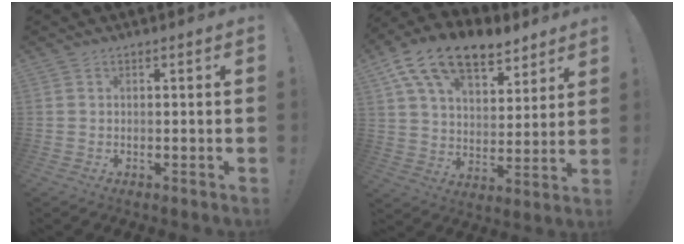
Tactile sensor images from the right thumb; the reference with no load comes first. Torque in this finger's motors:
{"motor_torque": [2.31, 2.45, 0.71, -0.07, 0.33]}